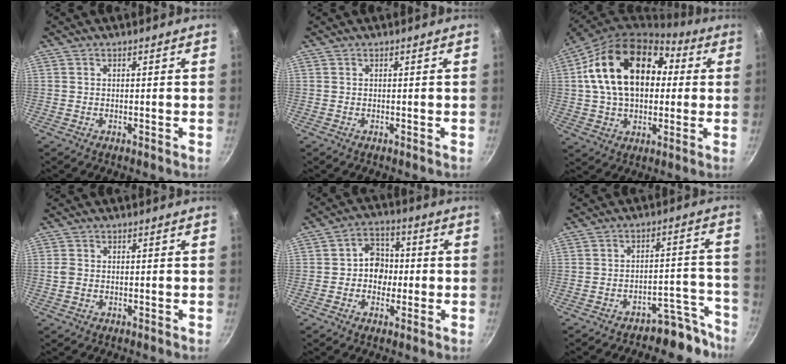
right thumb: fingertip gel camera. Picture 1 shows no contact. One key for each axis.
{"total": 0.0}
{"total": 21.6, "fx": 4.0, "fy": 14.6, "fz": 15.4, "tx": -0.237, "ty": 0.031, "tz": 0.057}
{"total": 2.0, "fx": -0.3, "fy": 1.6, "fz": 1.1, "tx": -0.023, "ty": 0.005, "tz": -0.006}
{"total": 7.7, "fx": -0.5, "fy": 6.5, "fz": 4.1, "tx": -0.013, "ty": 0.018, "tz": -0.017}
{"total": 8.9, "fx": -7.8, "fy": 3.6, "fz": 2.1, "tx": 0.047, "ty": 0.099, "tz": -0.107}